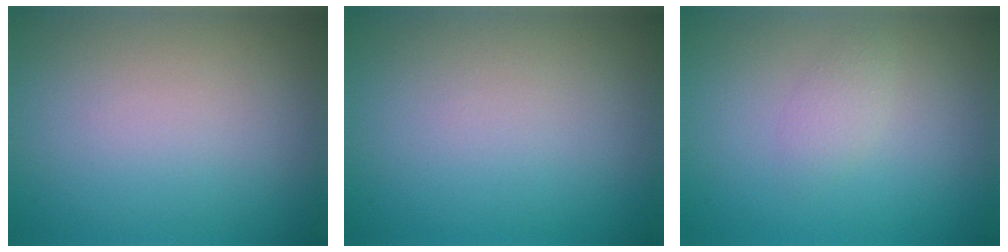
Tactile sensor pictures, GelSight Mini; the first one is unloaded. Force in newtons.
{"total": 0.0}
{"total": 1.2, "press": 1.2, "slide": 0.1}